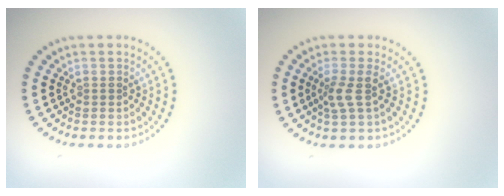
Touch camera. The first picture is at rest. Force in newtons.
{"total": 1.9, "press": 1.4, "slide": 1.3}